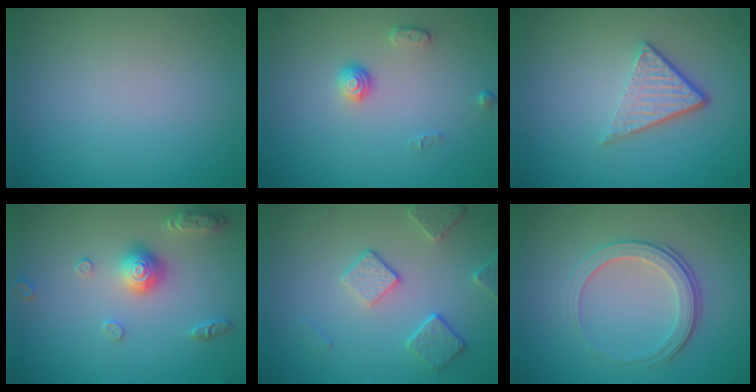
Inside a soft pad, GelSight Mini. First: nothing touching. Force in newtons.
{"total": 1.4, "press": 1.0, "slide": 1.0}
{"total": 3.9, "press": 2.6, "slide": 2.9}
{"total": 2.9, "press": 2.9, "slide": 0.2}
{"total": 3.6, "press": 3.0, "slide": 1.9}
{"total": 3.5, "press": 2.6, "slide": 2.4}